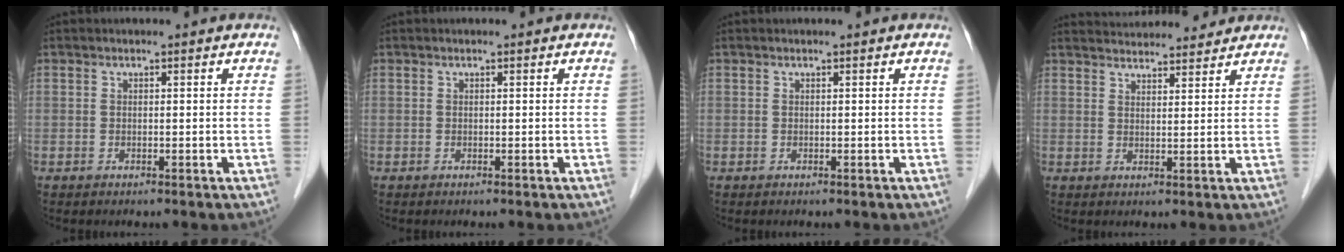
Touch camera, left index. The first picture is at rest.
{"total": 0.0}
{"total": 0.0}
{"total": 10.6, "force": [10.1, 1.8, 2.6], "torque": [-0.036, 0.023, 0.140]}